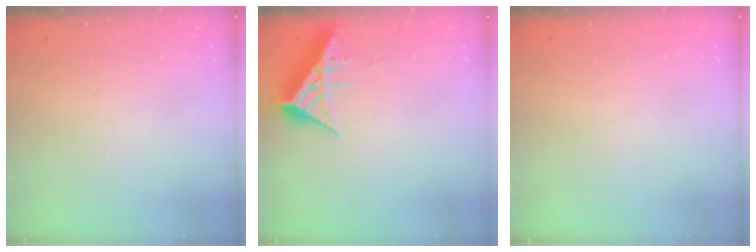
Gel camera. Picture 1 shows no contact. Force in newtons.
{"total": 7.3, "press": 7.3, "slide": 0.2}
{"total": 0.0}